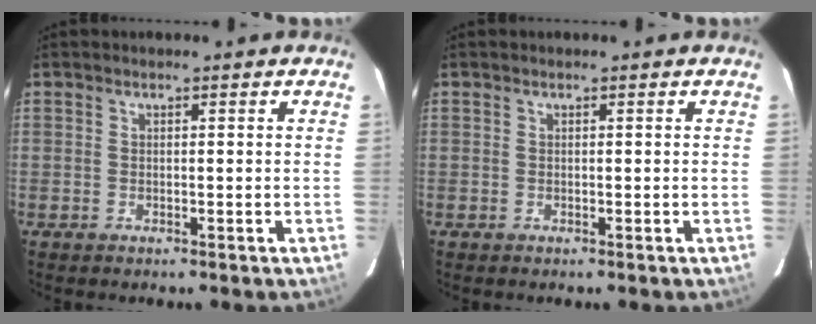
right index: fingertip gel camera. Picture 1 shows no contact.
{"total": 0.0}